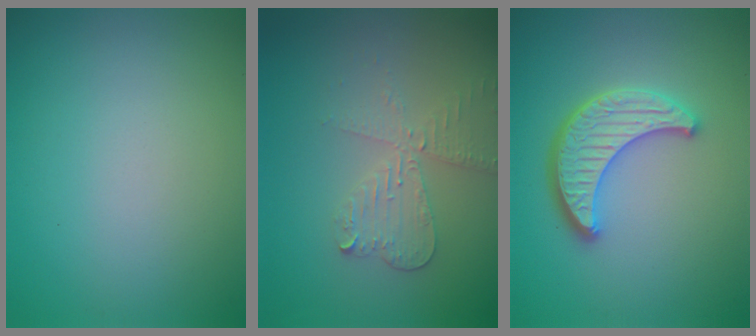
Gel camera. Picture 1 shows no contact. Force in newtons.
{"total": 3.3, "press": 2.8, "slide": 1.6}
{"total": 4.3, "press": 3.9, "slide": 2.0}